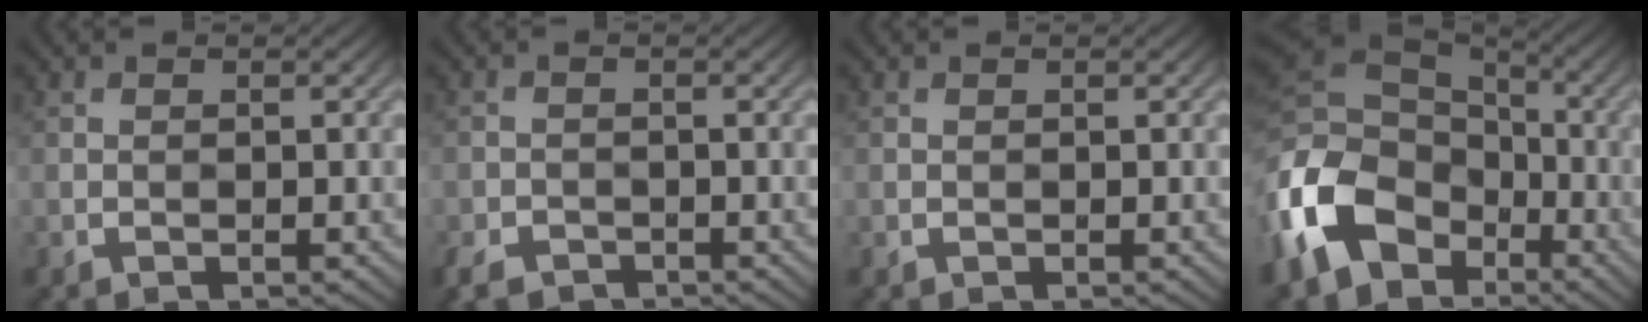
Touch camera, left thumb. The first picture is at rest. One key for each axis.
{"total": 3.2, "fx": -2.5, "fy": 1.7, "fz": 1.1, "tx": -0.023, "ty": -0.009, "tz": -0.053}
{"total": 0.0}
{"total": 16.3, "fx": -5.6, "fy": 12.2, "fz": 9.3, "tx": -0.254, "ty": -0.020, "tz": -0.113}